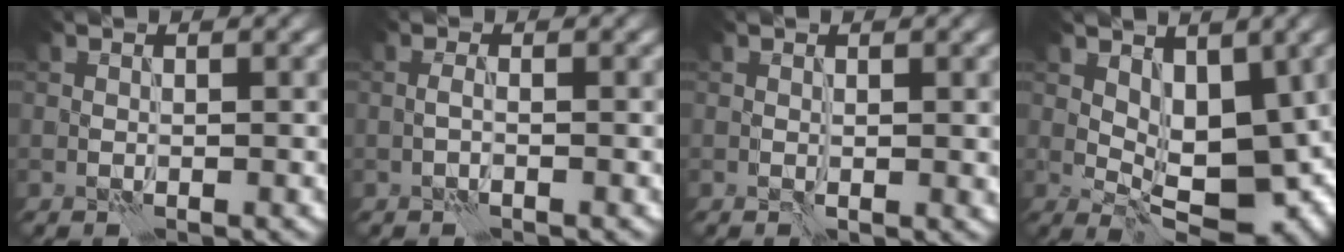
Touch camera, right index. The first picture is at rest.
{"total": 0.8, "force": [-0.5, -0.1, 0.6], "torque": [-0.016, 0.001, -0.012]}
{"total": 0.7, "force": [0.1, 0.2, 0.7], "torque": [-0.009, -0.001, 0.004]}
{"total": 6.9, "force": [1.4, 3.8, 5.6], "torque": [-0.080, -0.015, 0.033]}